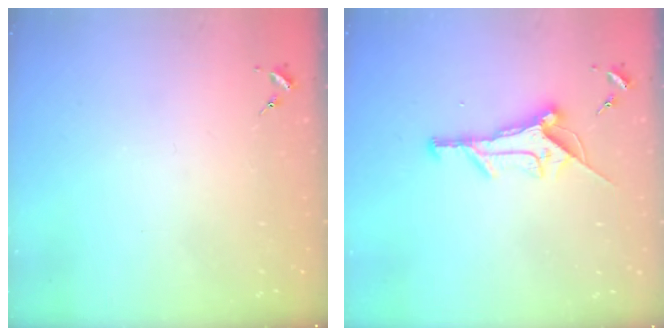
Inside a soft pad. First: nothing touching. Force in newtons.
{"total": 11.7, "press": 11.7, "slide": 0.3}